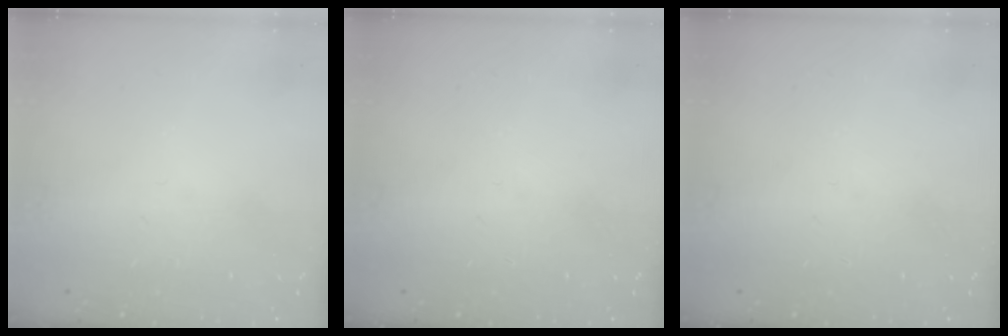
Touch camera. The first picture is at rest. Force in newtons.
{"total": 0.0}
{"total": 0.0}